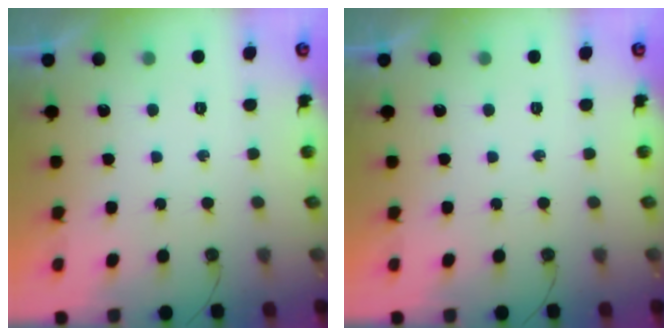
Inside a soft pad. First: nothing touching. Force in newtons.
{"total": 0.0}